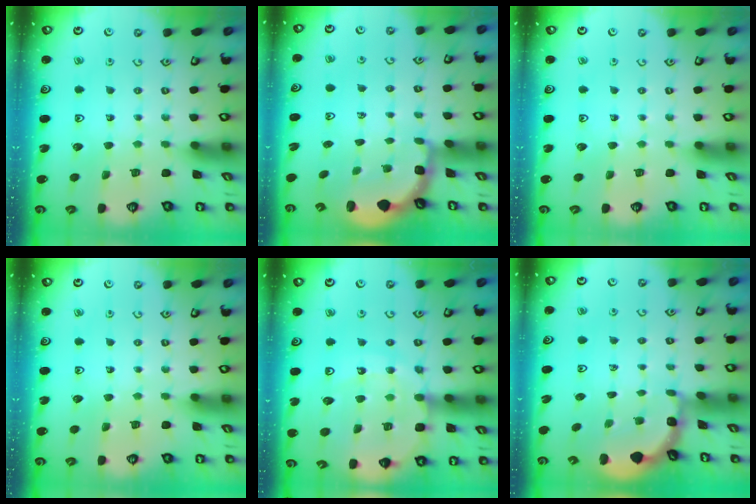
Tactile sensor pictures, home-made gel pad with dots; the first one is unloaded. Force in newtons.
{"total": 2.7, "press": 2.1, "slide": 1.7}
{"total": 0.0}
{"total": 0.0}
{"total": 15.6, "press": 15.4, "slide": 2.7}
{"total": 2.1, "press": 2.1, "slide": 0.2}